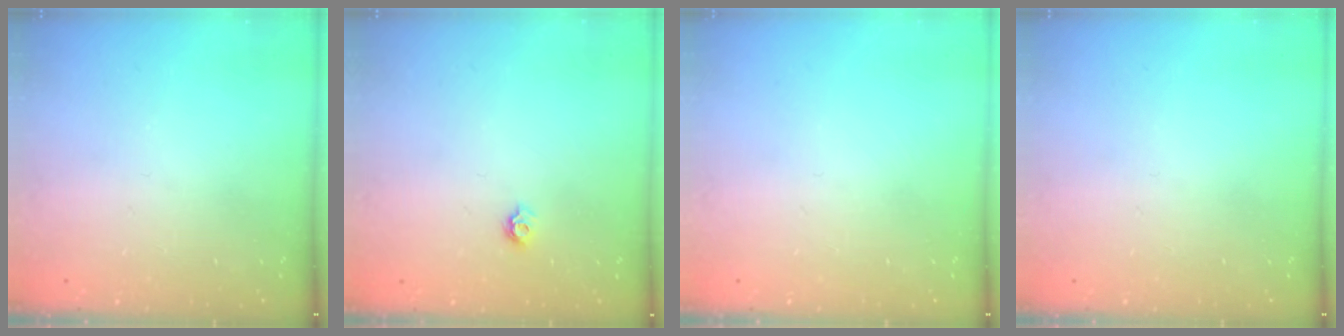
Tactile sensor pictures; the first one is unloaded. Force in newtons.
{"total": 4.6, "press": 4.6, "slide": 0.6}
{"total": 0.0}
{"total": 0.0}